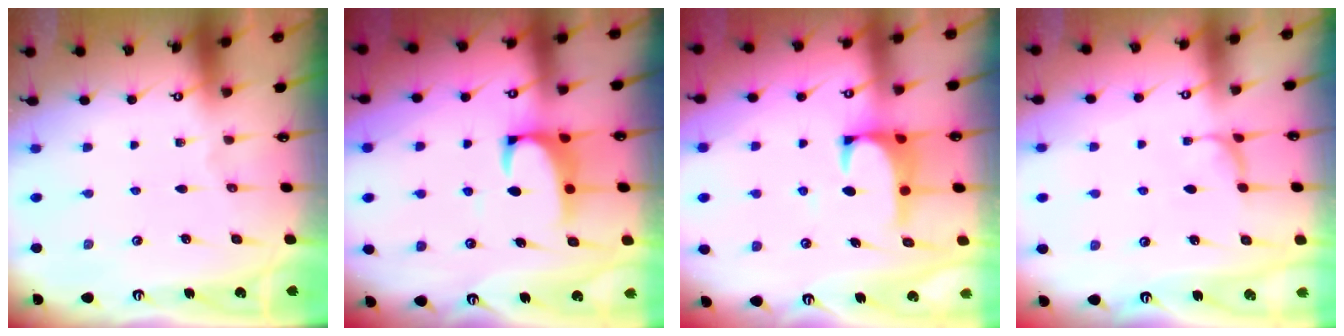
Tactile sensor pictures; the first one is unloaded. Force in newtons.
{"total": 2.3, "press": 2.1, "slide": 1.0}
{"total": 2.7, "press": 2.5, "slide": 0.8}
{"total": 1.4, "press": 1.3, "slide": 0.5}